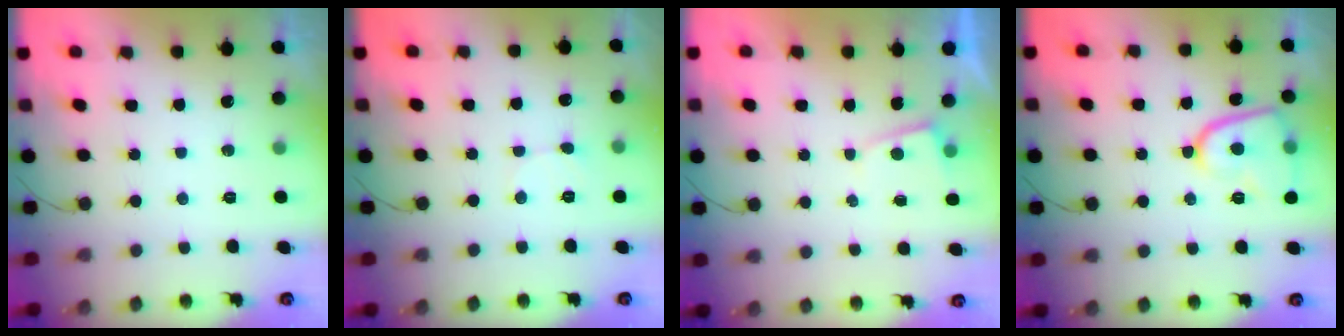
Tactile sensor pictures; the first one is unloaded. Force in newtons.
{"total": 1.9, "press": 1.9, "slide": 0.2}
{"total": 1.6, "press": 1.5, "slide": 0.2}
{"total": 11.3, "press": 11.2, "slide": 1.5}